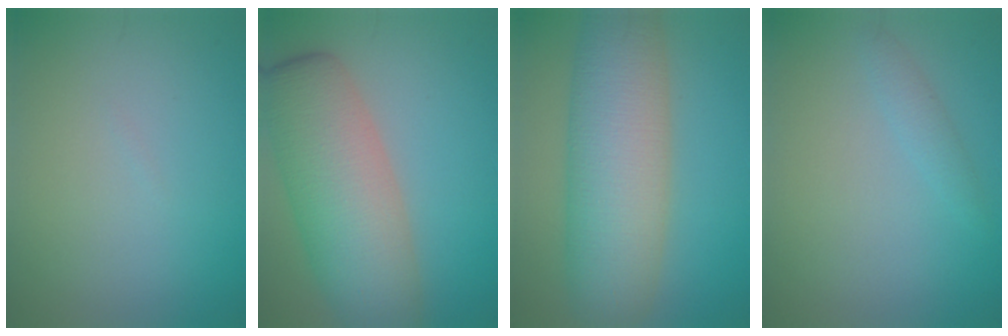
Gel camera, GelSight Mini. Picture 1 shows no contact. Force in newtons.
{"total": 9.9, "press": 9.9, "slide": 0.5}
{"total": 10.8, "press": 10.8, "slide": 0.5}
{"total": 1.3, "press": 1.3, "slide": 0.0}